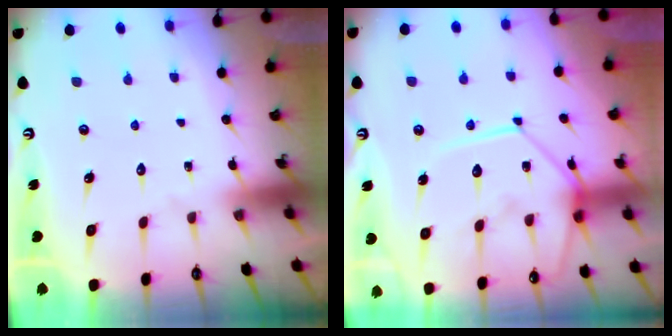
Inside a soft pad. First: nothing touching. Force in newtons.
{"total": 15.0, "press": 14.9, "slide": 1.3}